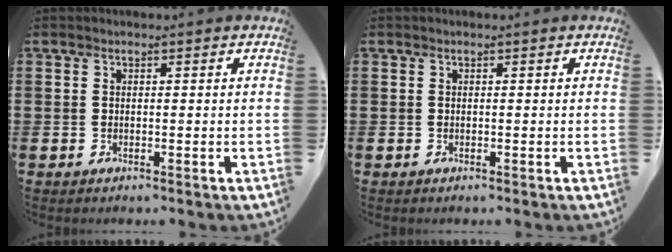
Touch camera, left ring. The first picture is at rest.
{"total": 0.0}